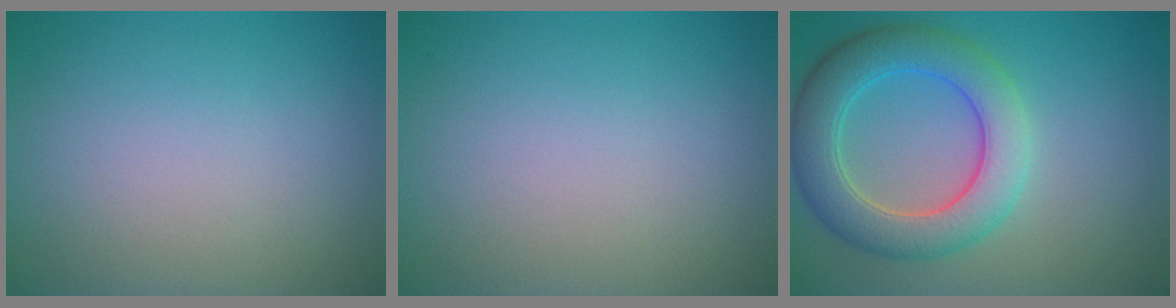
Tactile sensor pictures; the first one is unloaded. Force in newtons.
{"total": 0.0}
{"total": 6.6, "press": 6.5, "slide": 0.3}